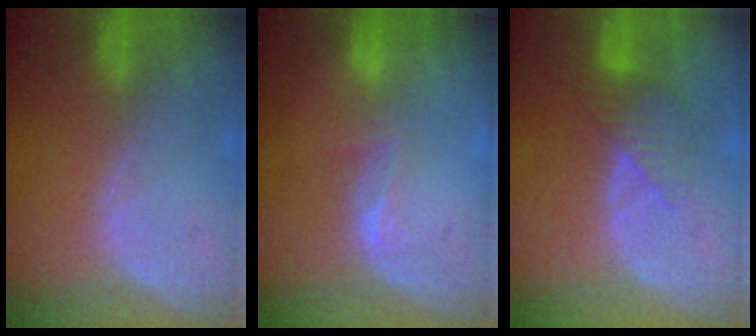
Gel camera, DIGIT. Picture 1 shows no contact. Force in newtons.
{"total": 2.6, "press": 2.0, "slide": 1.6}
{"total": 3.9, "press": 3.8, "slide": 1.1}